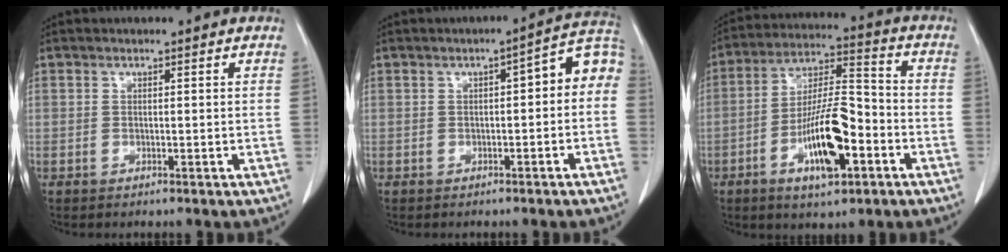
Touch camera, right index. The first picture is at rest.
{"total": 6.7, "force": [-0.3, 2.4, 6.2], "torque": [-0.078, 0.038, -0.006]}
{"total": 13.5, "force": [-5.1, 3.7, 12.0], "torque": [-0.222, 0.004, -0.087]}